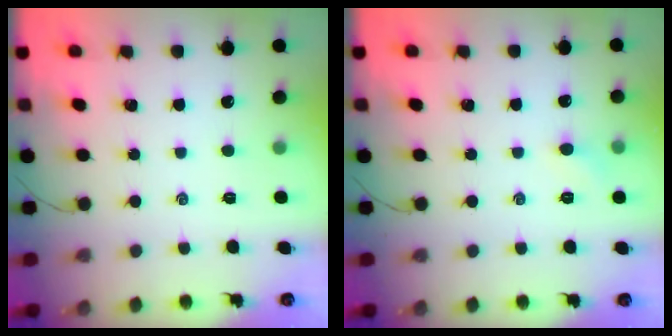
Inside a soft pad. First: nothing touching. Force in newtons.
{"total": 3.4, "press": 3.3, "slide": 1.1}